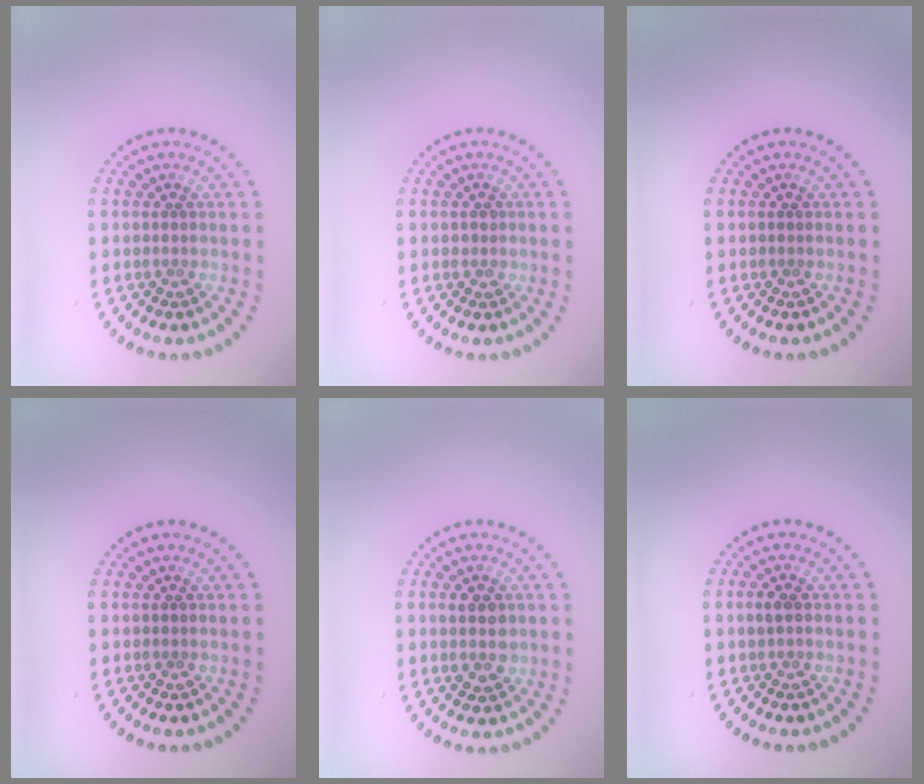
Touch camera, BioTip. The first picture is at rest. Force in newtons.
{"total": 0.8, "press": 0.7, "slide": 0.3}
{"total": 0.0}
{"total": 0.0}
{"total": 2.3, "press": 2.3, "slide": 0.3}
{"total": 1.1, "press": 1.1, "slide": 0.1}